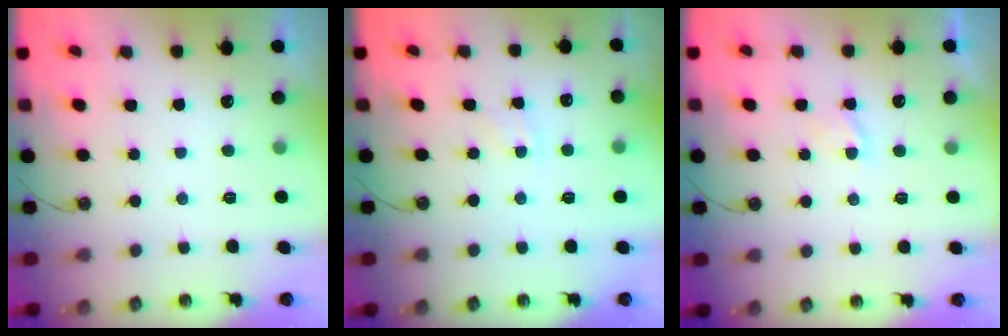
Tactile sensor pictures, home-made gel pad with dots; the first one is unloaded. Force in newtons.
{"total": 3.9, "press": 3.9, "slide": 0.5}
{"total": 2.8, "press": 2.8, "slide": 0.4}